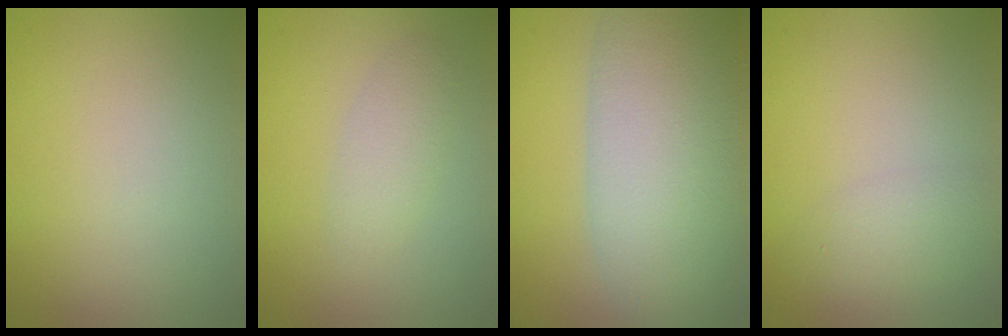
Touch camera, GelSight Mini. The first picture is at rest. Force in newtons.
{"total": 1.9, "press": 1.9, "slide": 0.1}
{"total": 10.4, "press": 10.4, "slide": 0.8}
{"total": 2.3, "press": 2.3, "slide": 0.1}